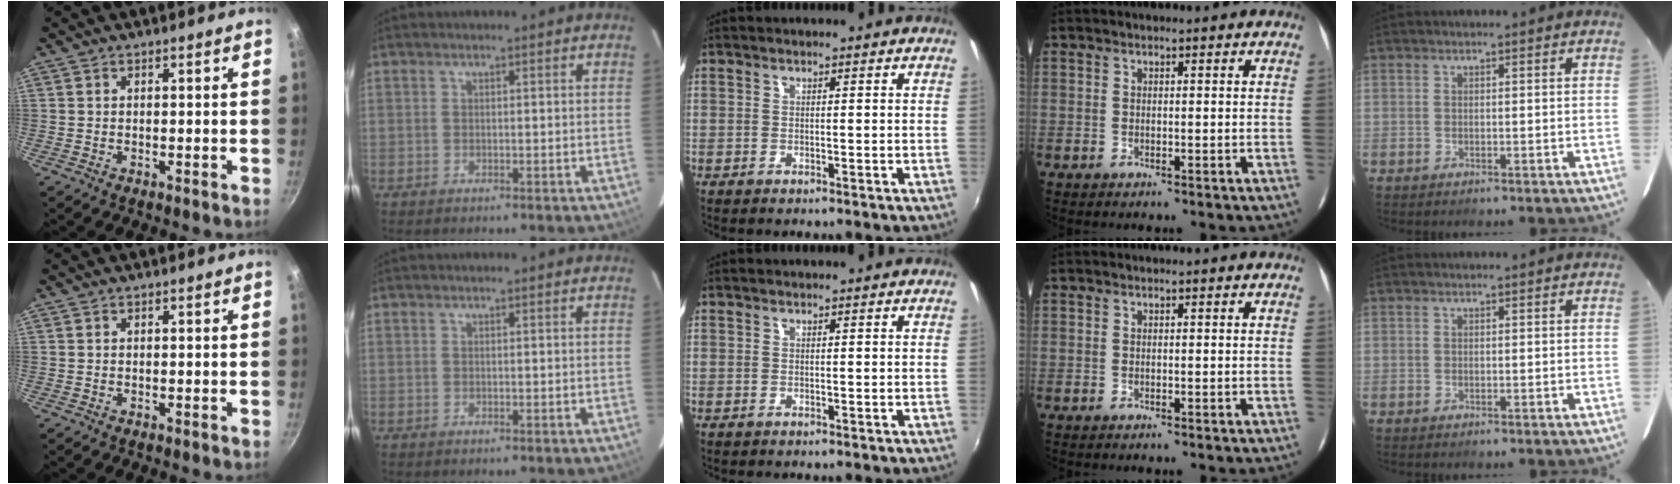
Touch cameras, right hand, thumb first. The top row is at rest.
{}